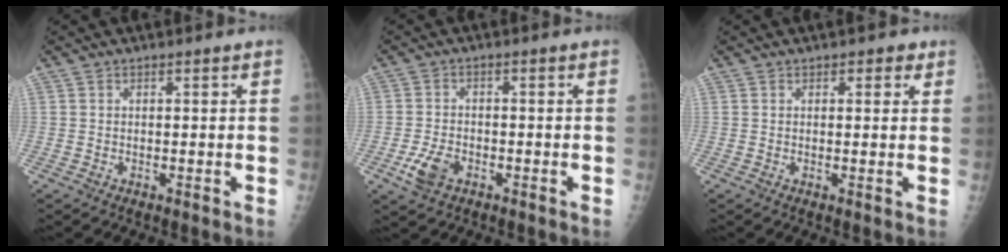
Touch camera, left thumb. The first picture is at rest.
{"total": 4.8, "force": [-2.2, 3.0, 3.1], "torque": [-0.063, 0.006, -0.040]}
{"total": 2.0, "force": [1.2, 1.2, 1.1], "torque": [0.004, -0.003, 0.011]}